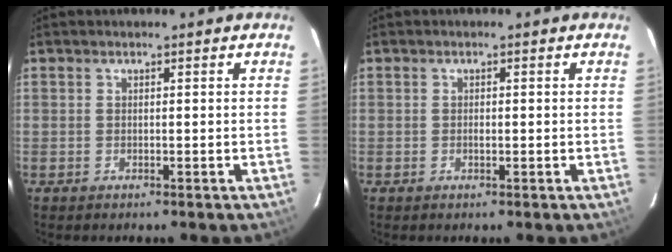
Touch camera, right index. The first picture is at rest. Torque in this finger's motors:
{"motor_torque": [-0.15, -0.07, 0.06, 0.00]}